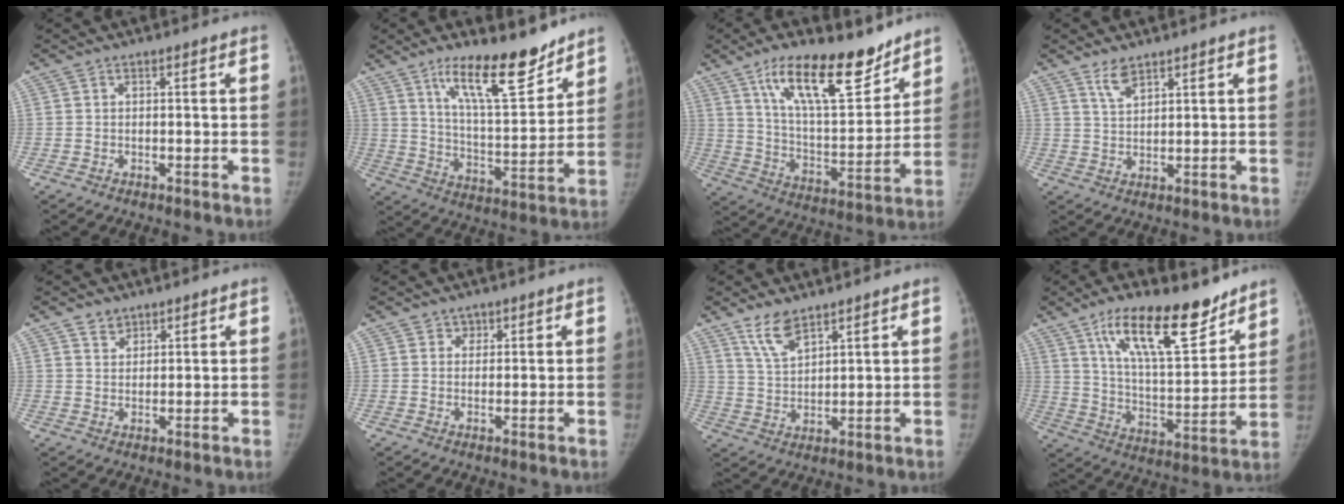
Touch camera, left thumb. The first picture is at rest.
{"total": 16.0, "force": [11.4, 4.4, 10.4], "torque": [-0.137, -0.083, 0.198]}
{"total": 19.9, "force": [13.4, 7.2, 12.9], "torque": [-0.172, -0.076, 0.232]}
{"total": 3.6, "force": [2.8, 1.2, 1.9], "torque": [-0.031, -0.016, 0.058]}
{"total": 2.8, "force": [2.1, 1.7, 0.5], "torque": [0.005, -0.015, 0.036]}
{"total": 1.5, "force": [0.9, 1.2, 0.1], "torque": [0.015, -0.004, 0.010]}
{"total": 6.3, "force": [4.7, 2.2, 3.5], "torque": [-0.057, -0.026, 0.097]}
{"total": 20.3, "force": [13.6, 7.7, 12.9], "torque": [-0.168, -0.076, 0.235]}